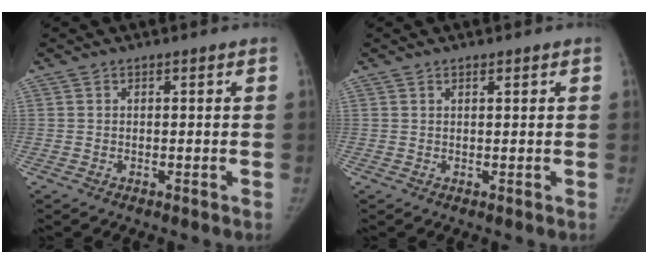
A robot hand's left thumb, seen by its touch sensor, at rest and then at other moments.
{"total": 0.9, "force": [0.7, 0.4, 0.5], "torque": [-0.007, -0.003, 0.010]}